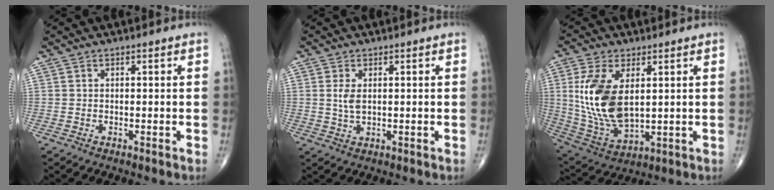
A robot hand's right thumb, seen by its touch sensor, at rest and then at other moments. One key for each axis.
{"total": 3.0, "fx": 0.6, "fy": 1.5, "fz": 2.6, "tx": -0.053, "ty": -0.004, "tz": 0.013}
{"total": 15.6, "fx": 2.7, "fy": 8.2, "fz": 12.9, "tx": -0.258, "ty": -0.019, "tz": 0.068}